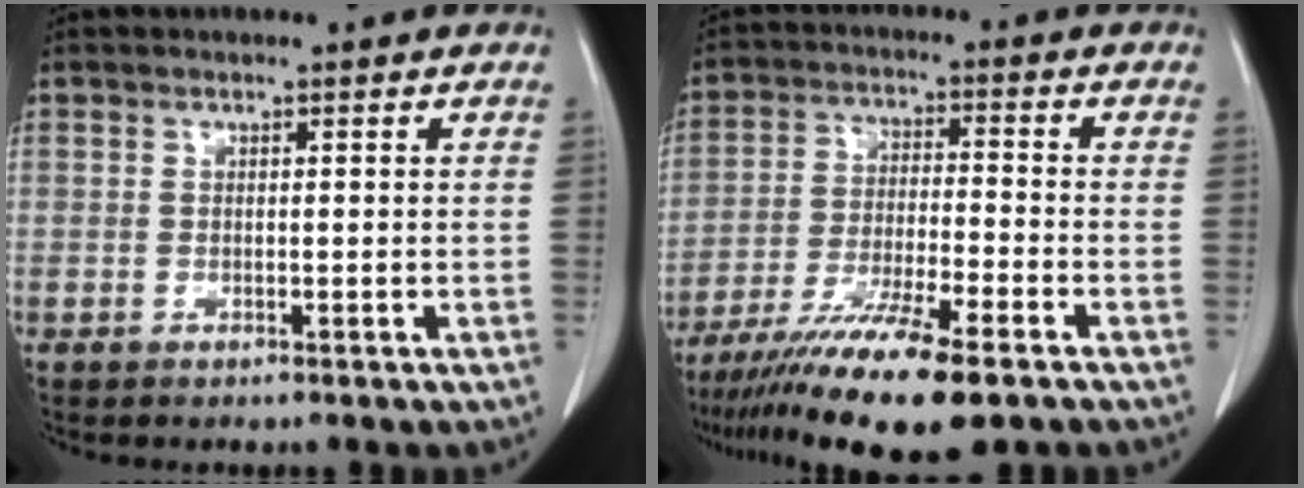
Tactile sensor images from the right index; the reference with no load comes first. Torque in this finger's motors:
{"motor_torque": [1.09, -1.05, 0.75, 0.21]}